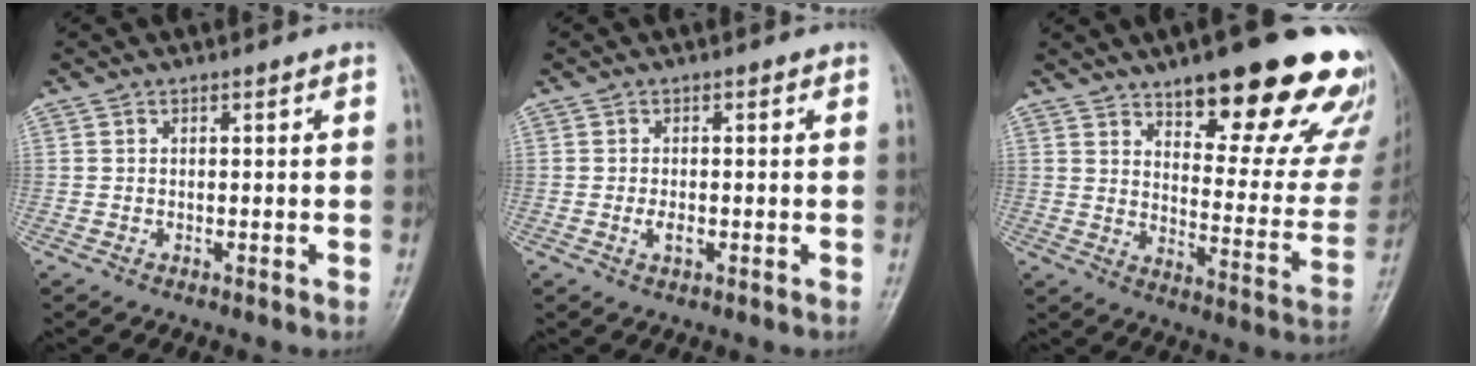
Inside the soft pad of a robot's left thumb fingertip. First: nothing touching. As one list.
[{"total": 2.1, "force": [-0.5, 1.3, 1.6], "torque": [-0.025, 0.001, -0.011]}, {"total": 26.7, "force": [17.6, 8.6, 18.2], "torque": [-0.188, -0.087, 0.229]}]